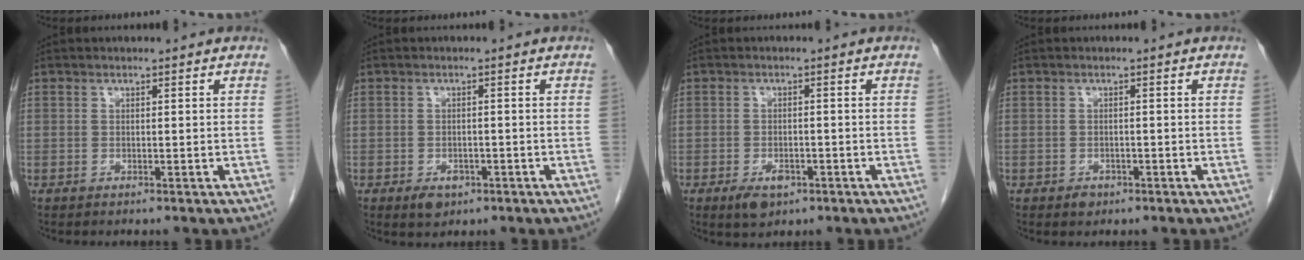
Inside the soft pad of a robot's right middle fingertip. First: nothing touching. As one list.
[{"total": 2.7, "force": [-1.5, 1.7, 1.5], "torque": [-0.025, -0.001, -0.013]}, {"total": 3.5, "force": [-1.9, 1.8, 2.3], "torque": [-0.042, -0.002, -0.024]}, {"total": 1.5, "force": [-0.9, 1.0, 0.6], "torque": [-0.010, 0.002, -0.009]}]